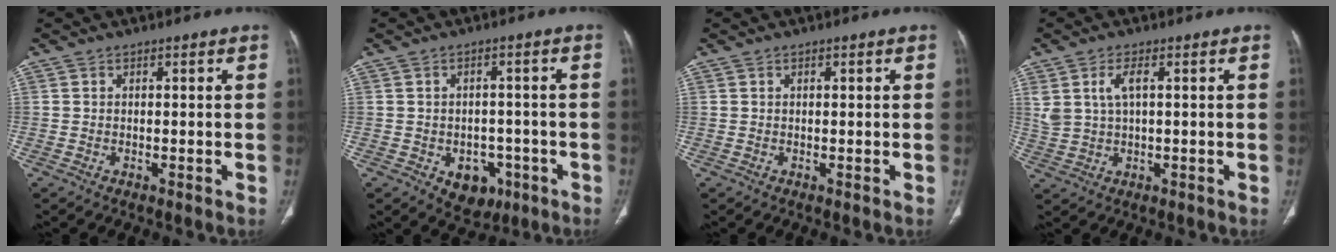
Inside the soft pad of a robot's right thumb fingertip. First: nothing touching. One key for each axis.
{"total": 7.0, "fx": -2.8, "fy": 5.2, "fz": 3.7, "tx": -0.020, "ty": 0.017, "tz": -0.028}
{"total": 0.5, "fx": 0.2, "fy": 0.2, "fz": 0.4, "tx": -0.010, "ty": 0.003, "tz": 0.005}
{"total": 5.1, "fx": 1.6, "fy": 2.4, "fz": 4.2, "tx": -0.091, "ty": 0.003, "tz": 0.039}